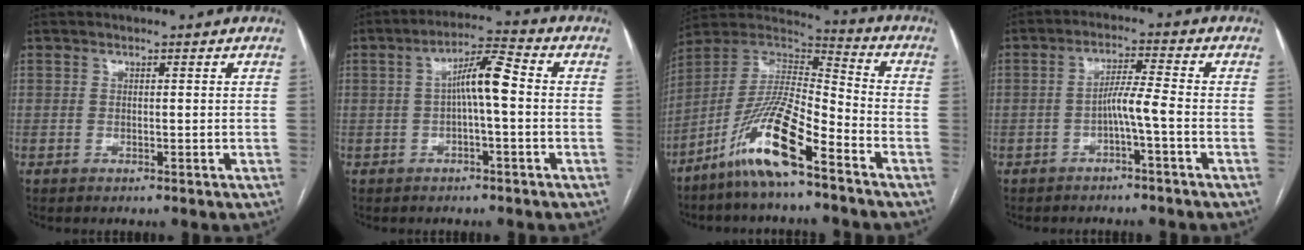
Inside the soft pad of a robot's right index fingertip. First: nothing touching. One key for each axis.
{"total": 6.5, "fx": 0.0, "fy": 0.9, "fz": 6.5, "tx": -0.112, "ty": 0.024, "tz": -0.001}
{"total": 14.0, "fx": -8.6, "fy": 1.6, "fz": 10.9, "tx": -0.222, "ty": -0.003, "tz": -0.165}
{"total": 4.2, "fx": -1.7, "fy": -0.4, "fz": 3.9, "tx": -0.067, "ty": 0.008, "tz": -0.029}